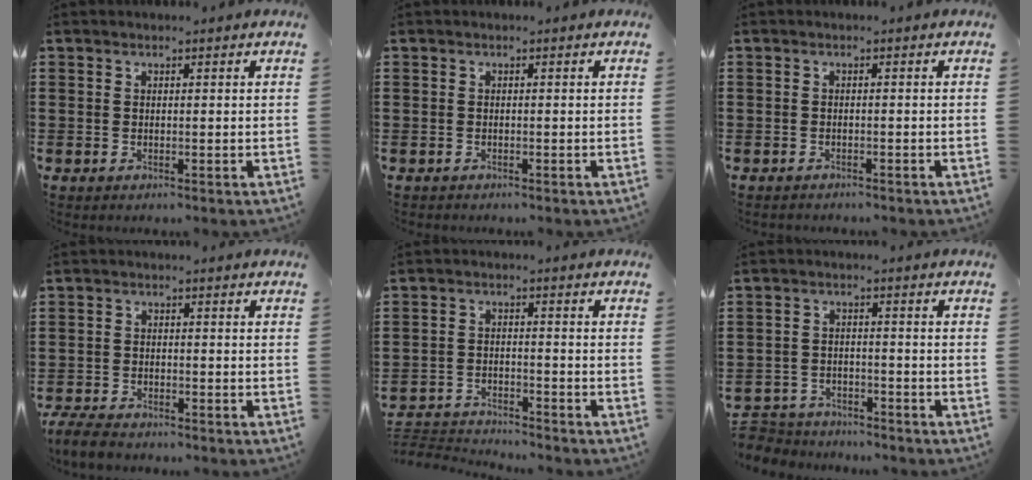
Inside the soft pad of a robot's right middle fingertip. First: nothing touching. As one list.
[{"total": 0.8, "force": [-0.6, 0.4, -0.2], "torque": [0.003, 0.004, -0.015]}, {"total": 1.0, "force": [-1.0, 0.2, -0.1], "torque": [-0.003, 0.003, -0.022]}, {"total": 3.8, "force": [-3.6, 0.8, 1.0], "torque": [-0.031, -0.002, -0.077]}, {"total": 3.3, "force": [-3.2, 0.6, 0.1], "torque": [-0.017, 0.002, -0.074]}, {"total": 4.4, "force": [-4.3, 1.0, -0.1], "torque": [-0.016, 0.003, -0.095]}]